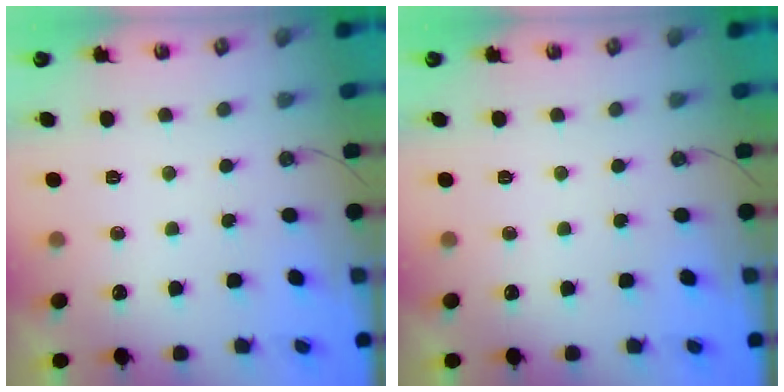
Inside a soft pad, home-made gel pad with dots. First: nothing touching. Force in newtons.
{"total": 0.0}